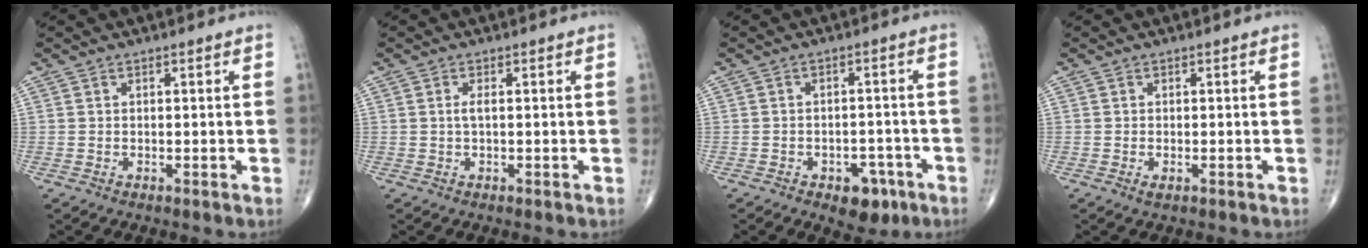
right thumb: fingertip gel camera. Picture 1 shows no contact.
{"total": 1.2, "force": [0.0, 0.3, 1.1], "torque": [-0.028, 0.000, 0.000]}
{"total": 6.5, "force": [-3.5, 3.9, 3.8], "torque": [-0.025, 0.023, -0.043]}
{"total": 1.0, "force": [-0.4, 0.4, 0.8], "torque": [-0.013, -0.002, -0.006]}